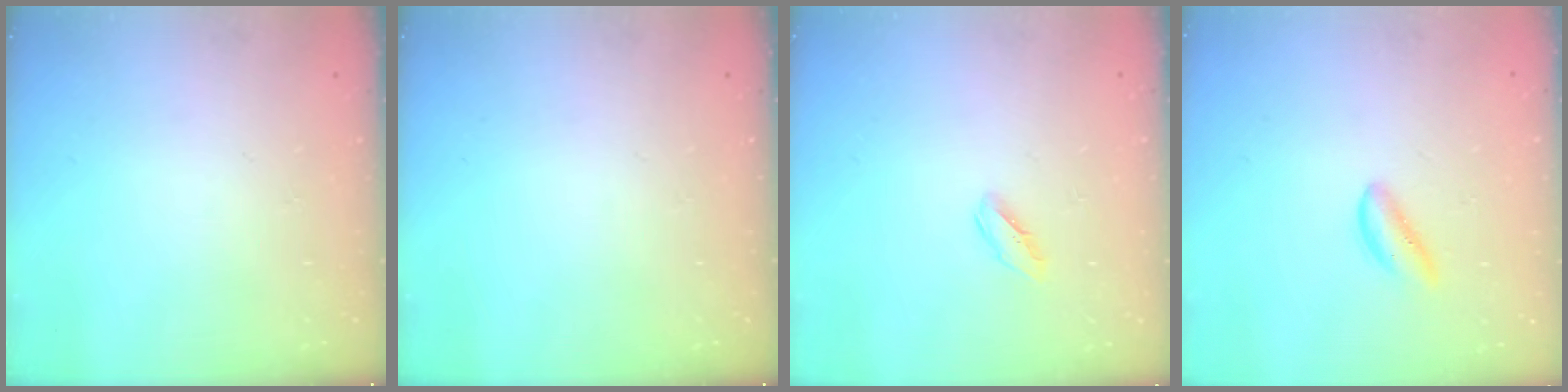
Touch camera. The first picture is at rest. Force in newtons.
{"total": 0.0}
{"total": 2.2, "press": 2.1, "slide": 0.7}
{"total": 1.6, "press": 1.5, "slide": 0.3}